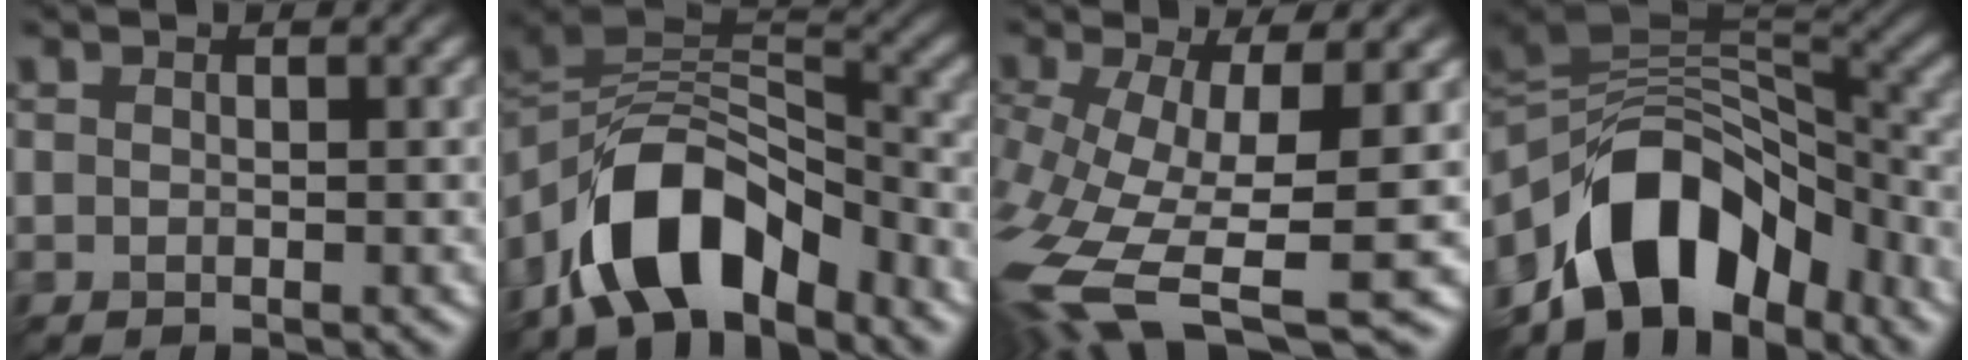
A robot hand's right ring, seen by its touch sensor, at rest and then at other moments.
{"total": 8.9, "force": [-6.6, 3.7, 4.8], "torque": [-0.100, 0.013, -0.098]}
{"total": 11.1, "force": [-5.2, 2.9, 9.3], "torque": [-0.246, -0.032, -0.046]}
{"total": 9.7, "force": [-6.4, 5.3, 4.9], "torque": [-0.096, 0.018, -0.093]}